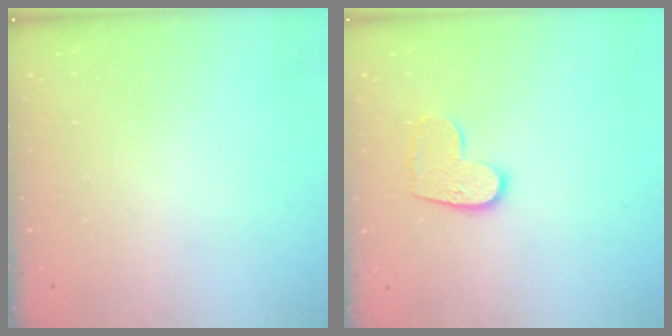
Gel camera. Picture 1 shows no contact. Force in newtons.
{"total": 9.3, "press": 9.3, "slide": 0.4}